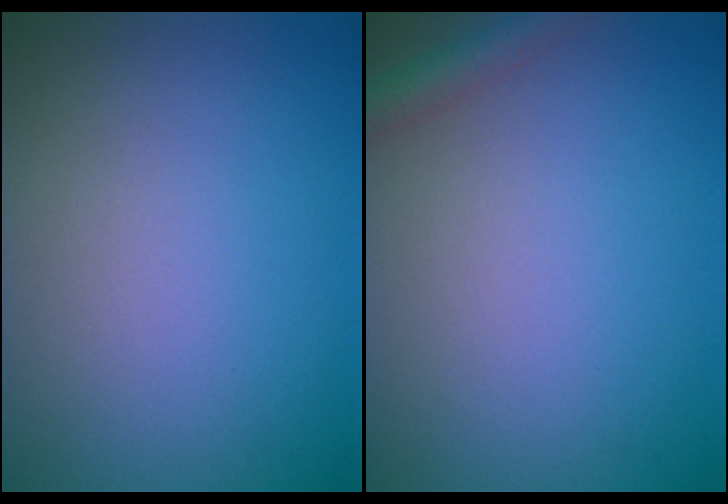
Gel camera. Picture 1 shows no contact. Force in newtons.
{"total": 2.1, "press": 2.1, "slide": 0.1}